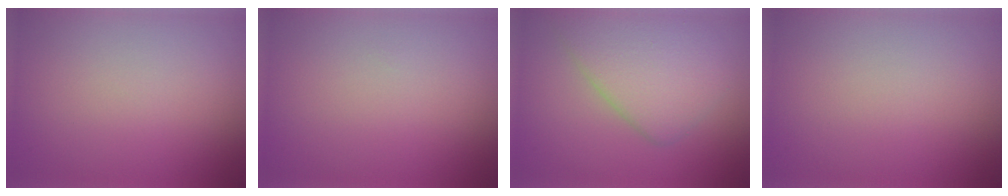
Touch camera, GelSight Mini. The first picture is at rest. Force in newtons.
{"total": 0.0}
{"total": 5.2, "press": 5.2, "slide": 0.5}
{"total": 0.0}